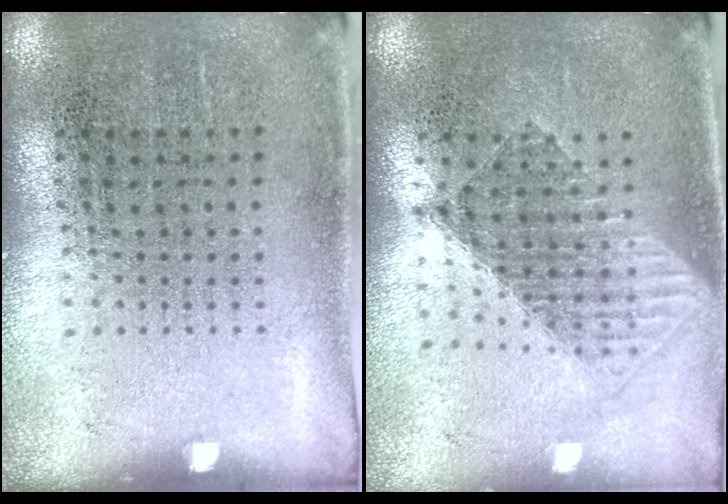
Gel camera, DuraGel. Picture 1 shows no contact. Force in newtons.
{"total": 1.5, "press": 1.3, "slide": 0.7}